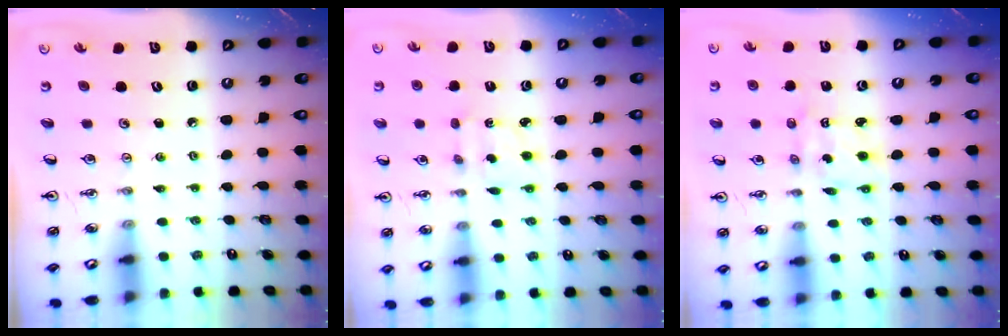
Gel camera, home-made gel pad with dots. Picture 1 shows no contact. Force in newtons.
{"total": 2.1, "press": 2.0, "slide": 0.7}
{"total": 2.6, "press": 2.6, "slide": 0.1}